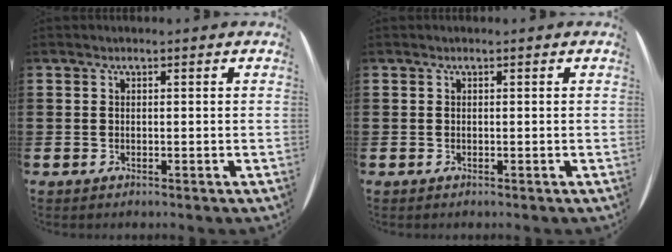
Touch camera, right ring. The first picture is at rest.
{"total": 0.0}